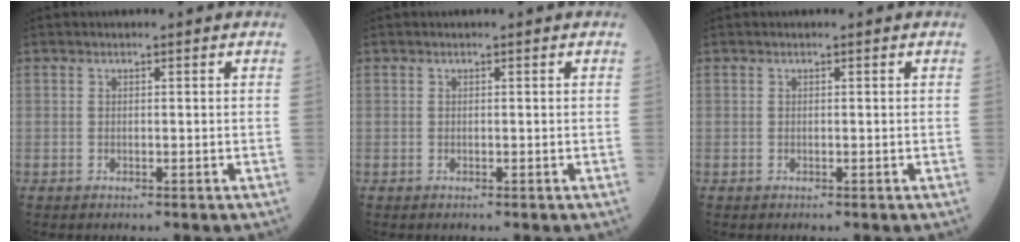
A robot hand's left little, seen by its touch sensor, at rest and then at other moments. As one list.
[{"total": 0.0}, {"total": 0.0}]